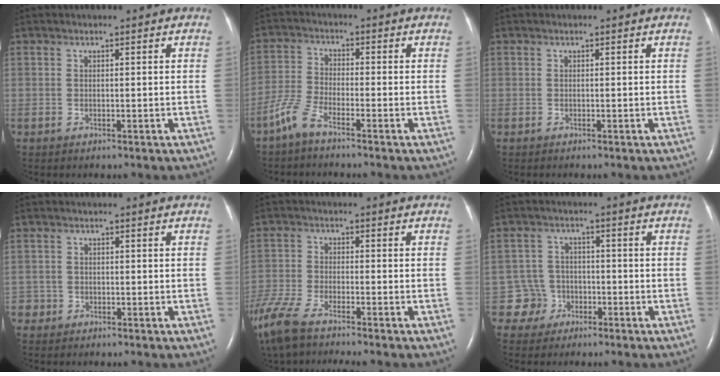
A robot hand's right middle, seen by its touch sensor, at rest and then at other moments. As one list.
[{"total": 4.4, "force": [-3.5, 0.6, 2.6], "torque": [-0.069, -0.007, -0.080]}, {"total": 0.0}, {"total": 1.6, "force": [-1.0, 1.2, -0.2], "torque": [0.002, 0.009, -0.023]}, {"total": 10.6, "force": [-8.5, 1.9, 5.9], "torque": [-0.132, -0.026, -0.162]}, {"total": 4.4, "force": [-2.2, 3.7, -0.7], "torque": [0.019, 0.016, -0.039]}]